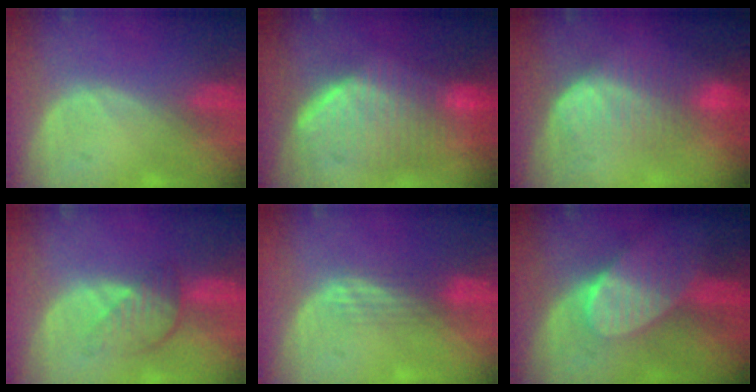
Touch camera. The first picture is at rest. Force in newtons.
{"total": 9.9, "press": 8.9, "slide": 4.2}
{"total": 6.9, "press": 6.8, "slide": 1.4}
{"total": 4.7, "press": 4.2, "slide": 2.1}
{"total": 3.0, "press": 2.5, "slide": 1.6}
{"total": 7.3, "press": 6.8, "slide": 2.7}